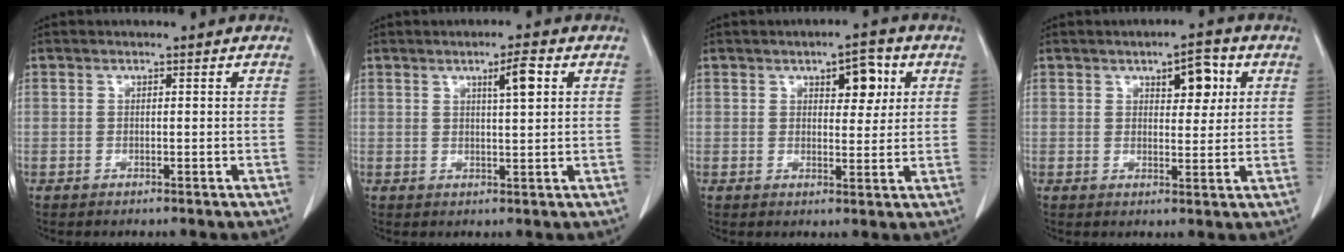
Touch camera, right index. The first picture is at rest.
{"total": 3.8, "force": [1.5, 0.2, 3.5], "torque": [-0.056, 0.001, 0.023]}
{"total": 5.4, "force": [2.2, 2.3, 4.4], "torque": [-0.057, 0.006, 0.030]}
{"total": 5.3, "force": [2.2, 2.2, 4.4], "torque": [-0.059, 0.005, 0.031]}